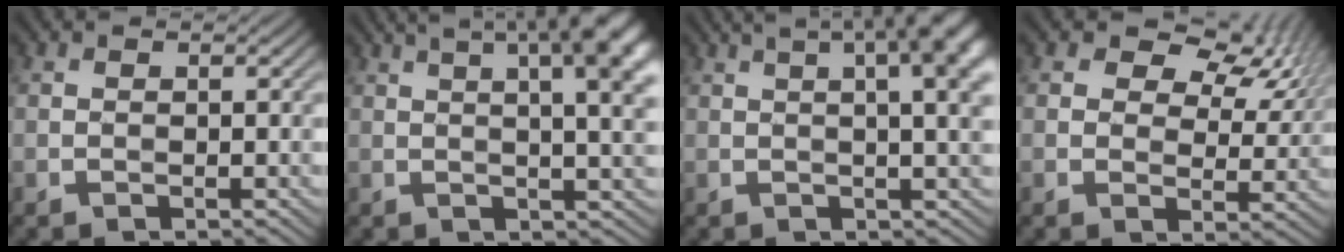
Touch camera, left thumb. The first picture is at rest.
{"total": 15.4, "force": [6.1, 5.0, 13.3], "torque": [-0.147, 0.055, 0.065]}
{"total": 13.8, "force": [5.1, 4.5, 12.0], "torque": [-0.132, 0.056, 0.048]}
{"total": 9.3, "force": [4.8, 5.4, 5.9], "torque": [-0.084, 0.008, 0.070]}